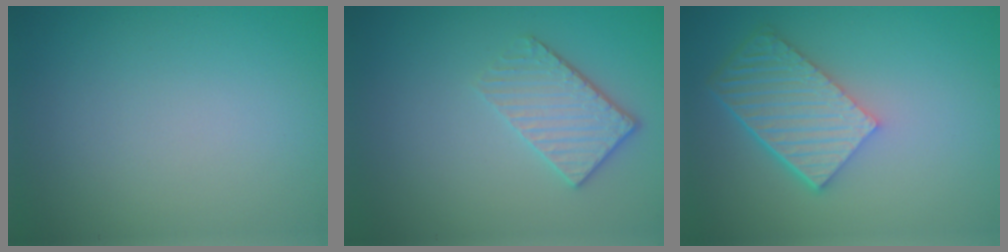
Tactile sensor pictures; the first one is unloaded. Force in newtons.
{"total": 3.3, "press": 2.8, "slide": 1.7}
{"total": 5.9, "press": 4.2, "slide": 4.2}